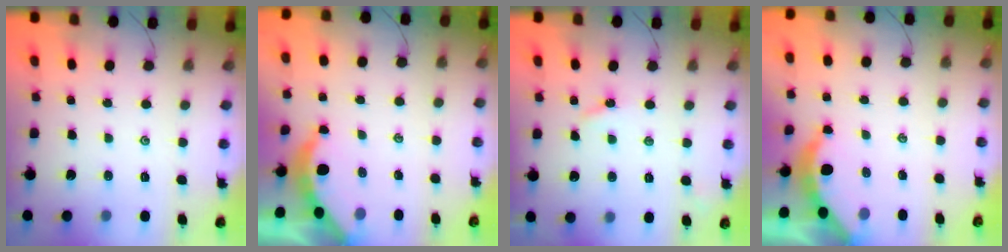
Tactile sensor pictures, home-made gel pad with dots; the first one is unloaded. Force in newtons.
{"total": 3.9, "press": 3.9, "slide": 0.4}
{"total": 3.0, "press": 2.9, "slide": 0.5}
{"total": 3.9, "press": 3.9, "slide": 0.4}